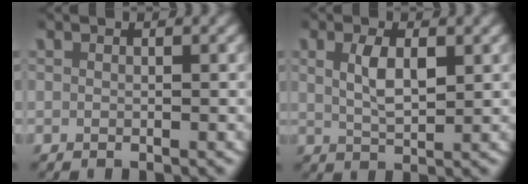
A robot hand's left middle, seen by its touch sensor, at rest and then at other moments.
{"total": 2.9, "force": [0.9, 1.1, 2.5], "torque": [-0.048, -0.006, 0.021]}